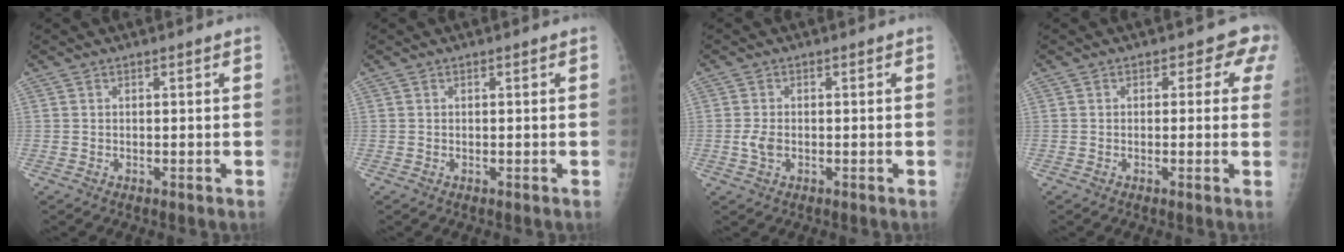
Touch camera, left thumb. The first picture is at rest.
{"total": 0.0}
{"total": 2.5, "force": [-0.6, 1.6, 1.9], "torque": [-0.037, 0.001, -0.012]}
{"total": 3.7, "force": [1.5, 2.7, 2.0], "torque": [0.019, 0.001, -0.003]}